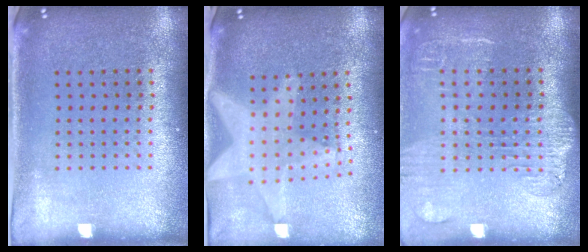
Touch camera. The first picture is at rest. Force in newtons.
{"total": 2.1, "press": 1.7, "slide": 1.1}
{"total": 1.8, "press": 1.5, "slide": 0.9}